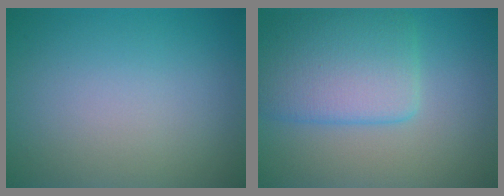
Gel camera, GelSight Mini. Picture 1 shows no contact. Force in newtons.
{"total": 5.7, "press": 5.7, "slide": 0.1}